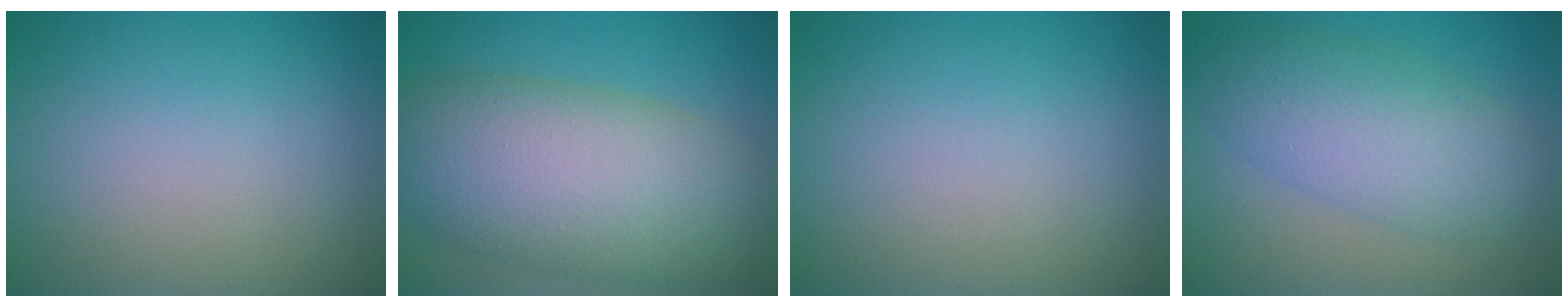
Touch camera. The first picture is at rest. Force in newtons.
{"total": 11.4, "press": 11.4, "slide": 0.6}
{"total": 0.0}
{"total": 6.3, "press": 6.3, "slide": 0.1}